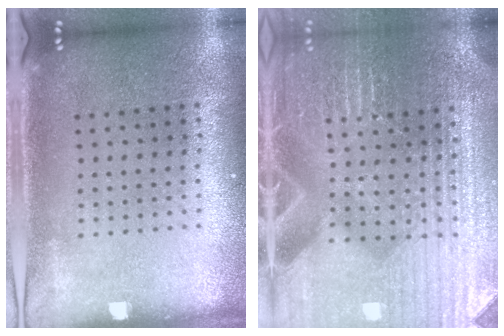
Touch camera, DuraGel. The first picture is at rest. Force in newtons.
{"total": 4.9, "press": 4.7, "slide": 1.5}